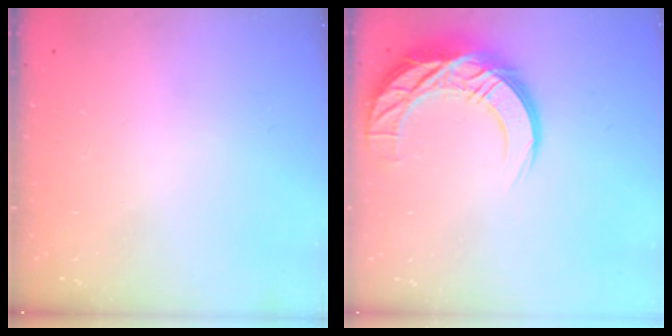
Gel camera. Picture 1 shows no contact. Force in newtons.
{"total": 15.9, "press": 15.9, "slide": 1.2}